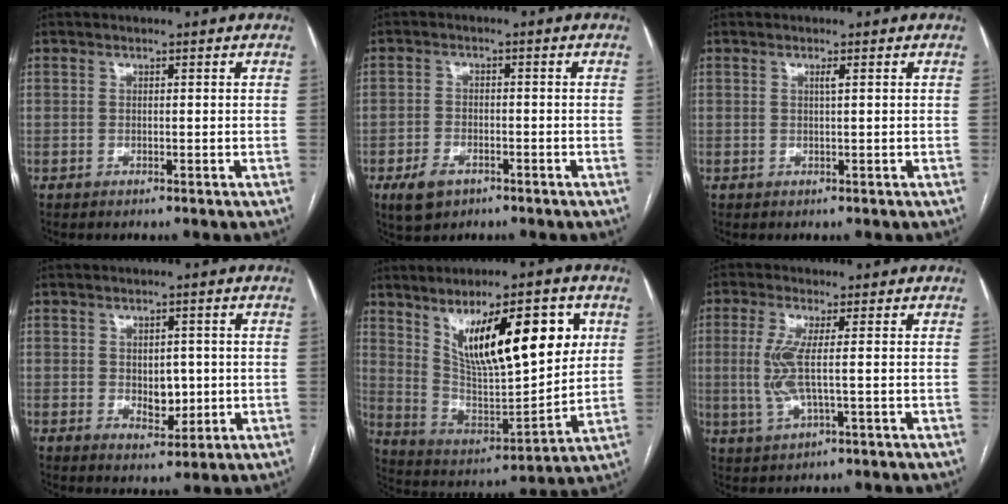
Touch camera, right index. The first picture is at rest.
{"total": 4.7, "force": [-2.7, 2.8, 2.6], "torque": [-0.052, -0.002, -0.040]}
{"total": 0.8, "force": [0.3, -0.1, 0.7], "torque": [-0.015, 0.001, 0.006]}
{"total": 4.5, "force": [-0.1, 2.8, 3.5], "torque": [-0.046, 0.000, 0.008]}
{"total": 18.6, "force": [7.7, 5.0, 16.2], "torque": [-0.262, 0.006, 0.141]}
{"total": 5.6, "force": [0.1, 0.6, 5.5], "torque": [-0.134, -0.003, 0.002]}